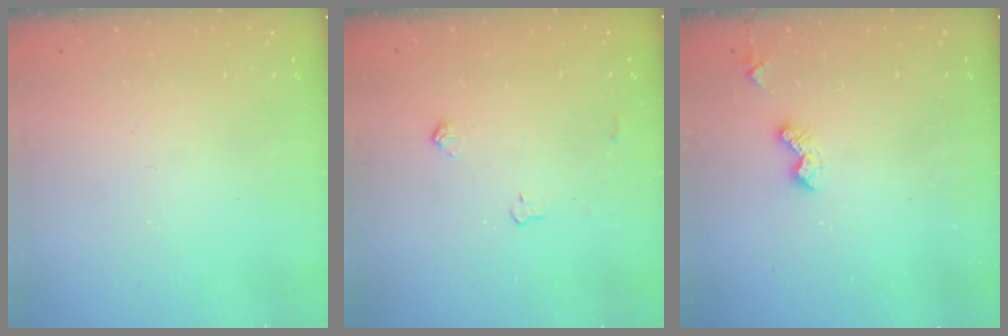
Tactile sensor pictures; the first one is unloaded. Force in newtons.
{"total": 3.9, "press": 3.8, "slide": 0.6}
{"total": 4.3, "press": 4.2, "slide": 0.7}